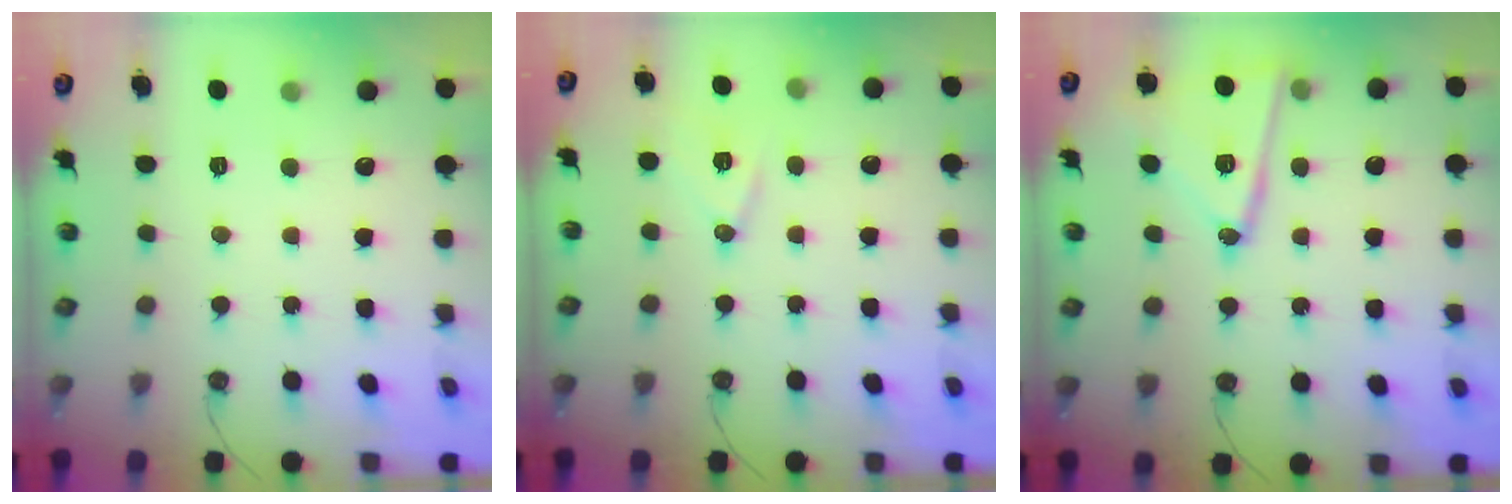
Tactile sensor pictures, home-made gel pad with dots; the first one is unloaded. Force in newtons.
{"total": 9.6, "press": 8.9, "slide": 3.5}
{"total": 16.2, "press": 16.1, "slide": 1.3}